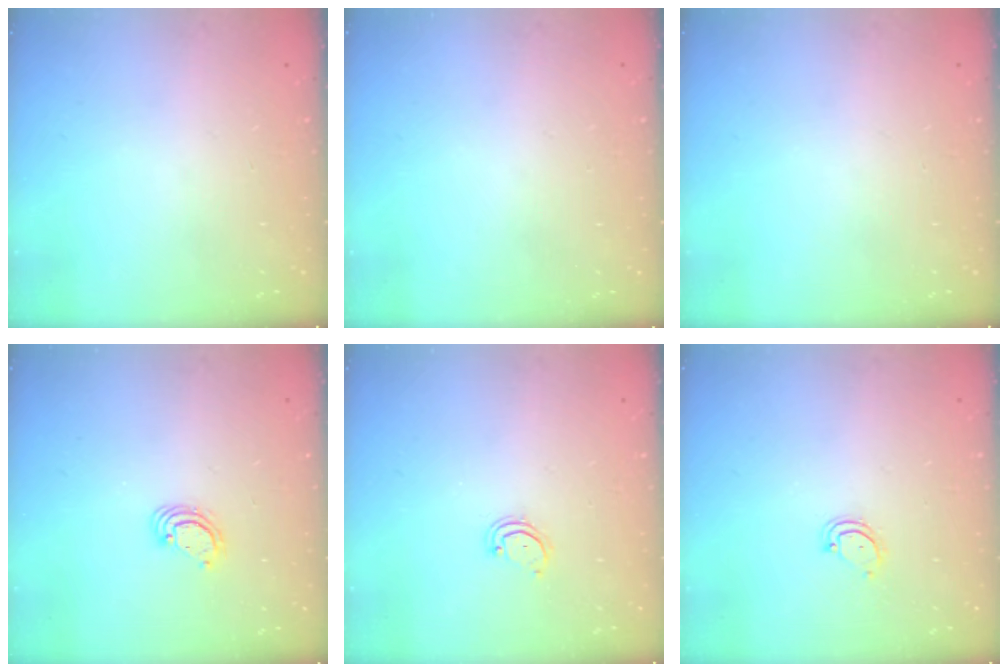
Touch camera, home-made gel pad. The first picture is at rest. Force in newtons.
{"total": 0.0}
{"total": 0.0}
{"total": 3.9, "press": 3.8, "slide": 0.4}
{"total": 3.1, "press": 3.1, "slide": 0.2}
{"total": 3.8, "press": 3.8, "slide": 0.4}